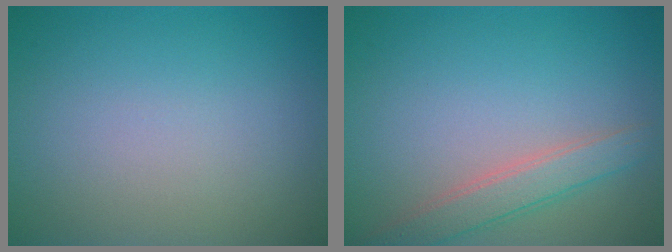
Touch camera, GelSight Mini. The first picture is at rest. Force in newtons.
{"total": 2.9, "press": 2.9, "slide": 0.2}